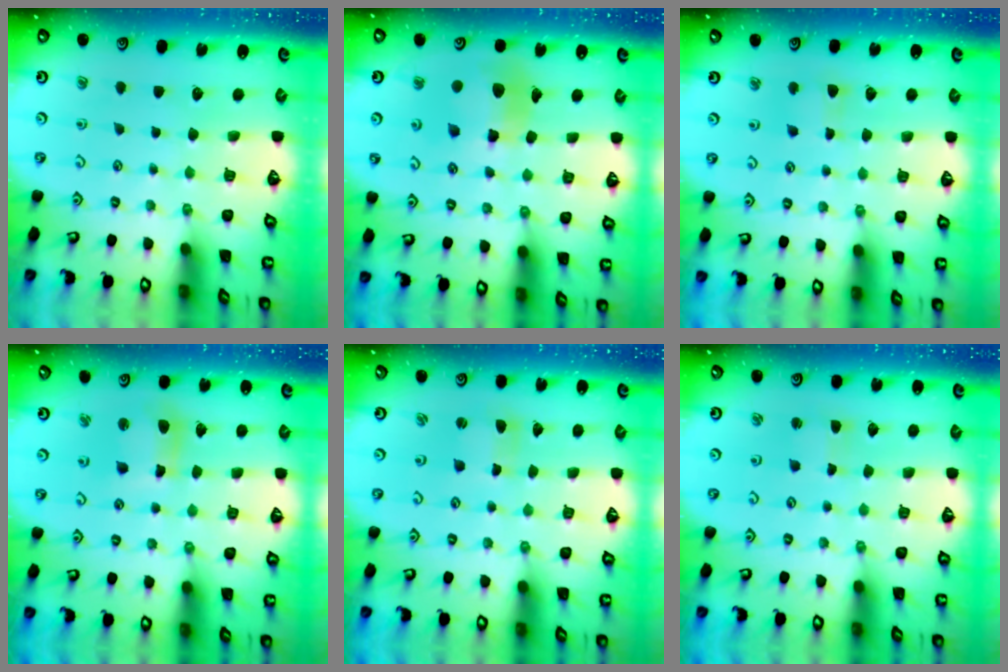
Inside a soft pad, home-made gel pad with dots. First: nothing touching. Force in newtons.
{"total": 10.3, "press": 10.2, "slide": 1.3}
{"total": 3.2, "press": 3.2, "slide": 0.5}
{"total": 8.3, "press": 8.1, "slide": 1.5}
{"total": 1.7, "press": 1.7, "slide": 0.4}
{"total": 1.9, "press": 1.9, "slide": 0.3}